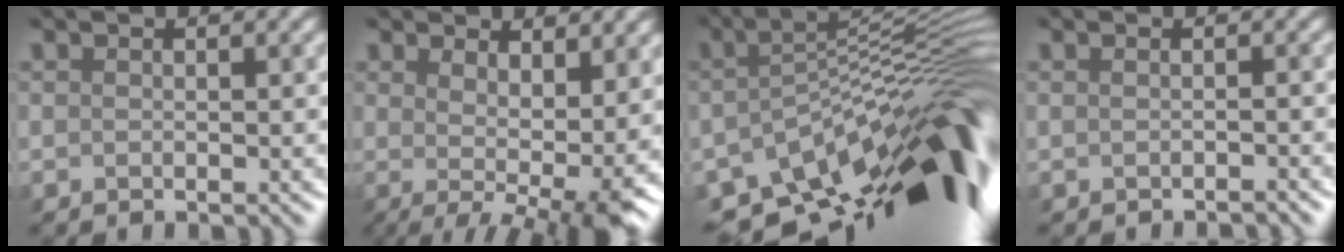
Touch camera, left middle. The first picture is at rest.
{"total": 6.9, "force": [0.9, 2.4, 6.4], "torque": [-0.085, -0.011, 0.017]}
{"total": 14.6, "force": [-7.1, 5.7, 11.4], "torque": [-0.165, 0.002, -0.115]}
{"total": 1.2, "force": [-1.2, 0.0, 0.1], "torque": [0.003, -0.001, -0.020]}